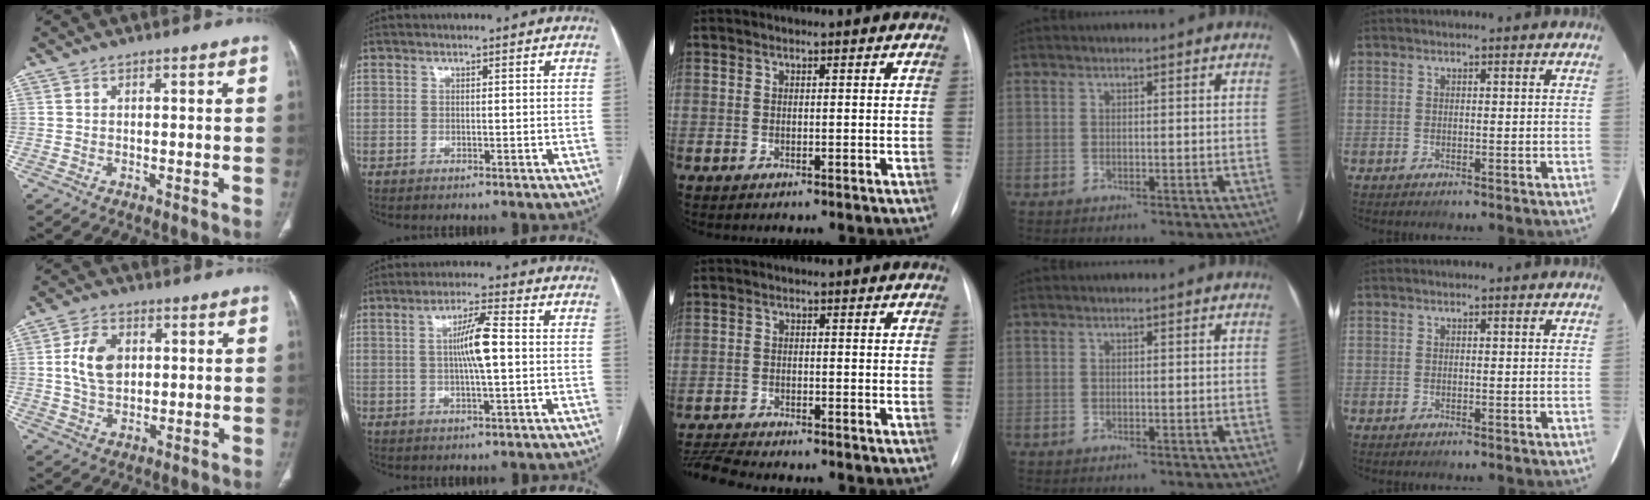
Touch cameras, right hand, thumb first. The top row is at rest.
{"thumb": {"total": 8.4, "force": [1.5, 5.6, 6.0], "torque": [-0.102, -0.002, 0.029]}, "index": {"total": 6.7, "force": [0.3, 0.4, 6.7], "torque": [-0.121, 0.004, 0.003]}, "middle": {"total": 5.5, "force": [-5.3, -0.6, 1.4], "torque": [-0.031, -0.019, -0.091]}}